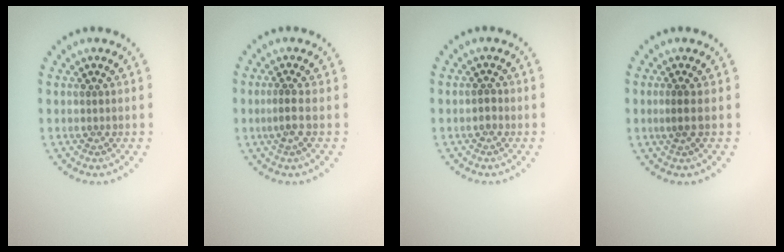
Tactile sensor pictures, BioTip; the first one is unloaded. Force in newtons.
{"total": 1.5, "press": 1.1, "slide": 1.0}
{"total": 0.9, "press": 0.9, "slide": 0.2}
{"total": 1.1, "press": 0.8, "slide": 0.7}